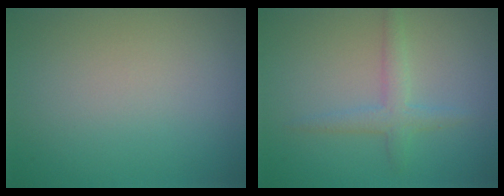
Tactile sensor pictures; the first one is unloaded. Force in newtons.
{"total": 2.2, "press": 2.2, "slide": 0.0}